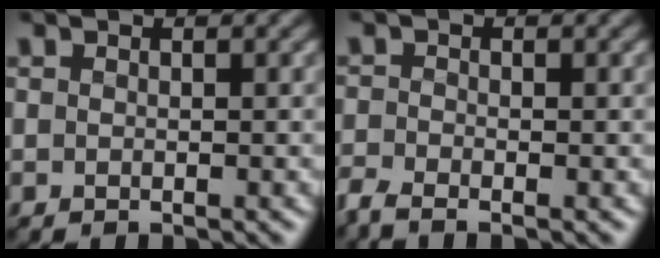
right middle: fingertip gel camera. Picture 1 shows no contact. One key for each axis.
{"total": 2.8, "fx": -2.2, "fy": 1.0, "fz": 1.5, "tx": -0.045, "ty": -0.006, "tz": -0.054}